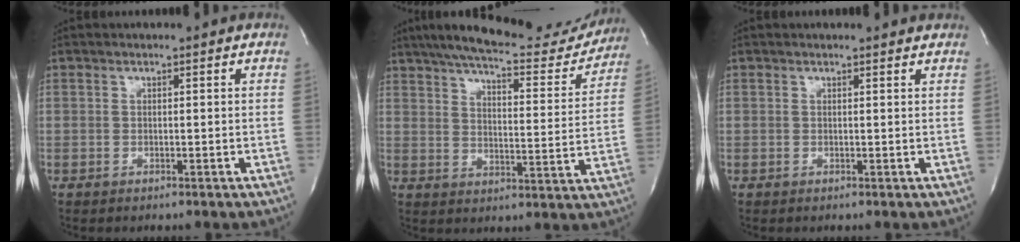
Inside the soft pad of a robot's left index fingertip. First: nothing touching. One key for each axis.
{"total": 21.8, "fx": 19.3, "fy": 4.6, "fz": 9.1, "tx": -0.143, "ty": -0.018, "tz": 0.248}
{"total": 1.8, "fx": 1.7, "fy": 0.3, "fz": 0.0, "tx": -0.009, "ty": -0.003, "tz": 0.009}